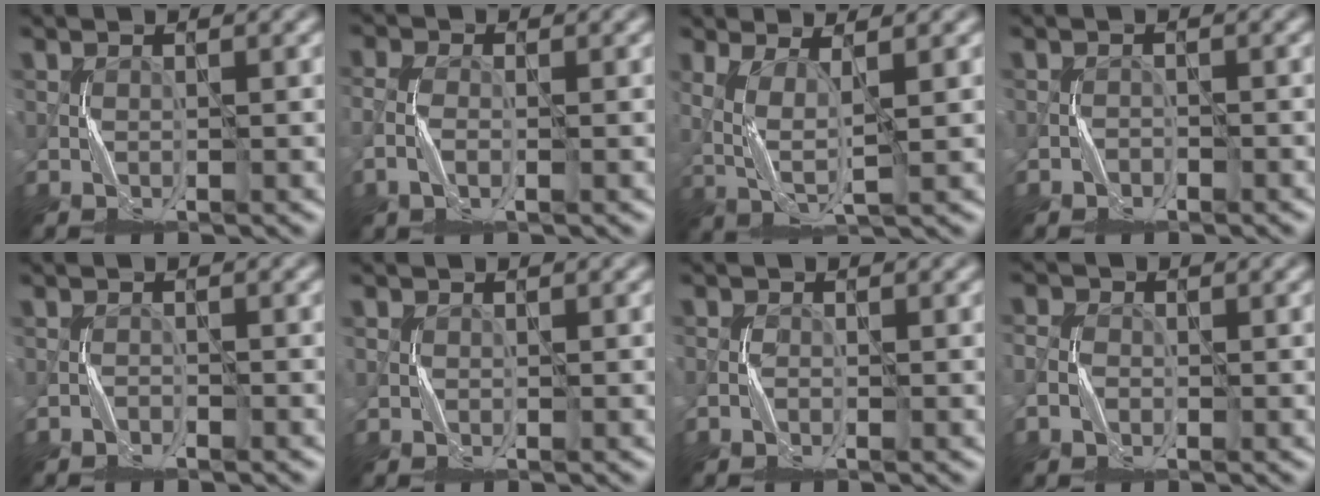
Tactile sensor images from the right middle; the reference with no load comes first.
{"total": 2.0, "force": [-0.9, 1.0, 1.5], "torque": [-0.040, 0.002, -0.021]}
{"total": 3.5, "force": [0.7, 0.7, 3.4], "torque": [-0.080, -0.002, 0.019]}
{"total": 0.9, "force": [-0.8, 0.4, -0.2], "torque": [0.005, 0.003, -0.014]}
{"total": 1.0, "force": [-1.0, 0.2, 0.0], "torque": [0.000, 0.004, -0.017]}
{"total": 0.6, "force": [-0.1, 0.6, -0.1], "torque": [0.002, 0.000, -0.002]}
{"total": 0.9, "force": [-0.7, 0.5, 0.2], "torque": [-0.001, 0.003, -0.015]}
{"total": 2.1, "force": [-0.8, 1.7, 0.8], "torque": [-0.016, 0.000, -0.011]}